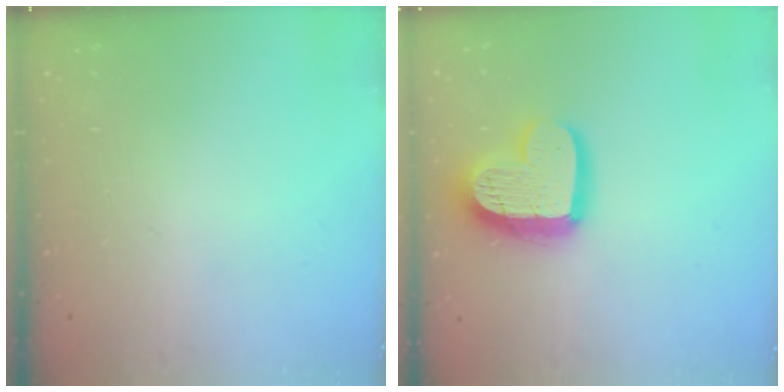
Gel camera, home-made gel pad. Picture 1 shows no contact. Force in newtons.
{"total": 16.5, "press": 16.4, "slide": 1.3}